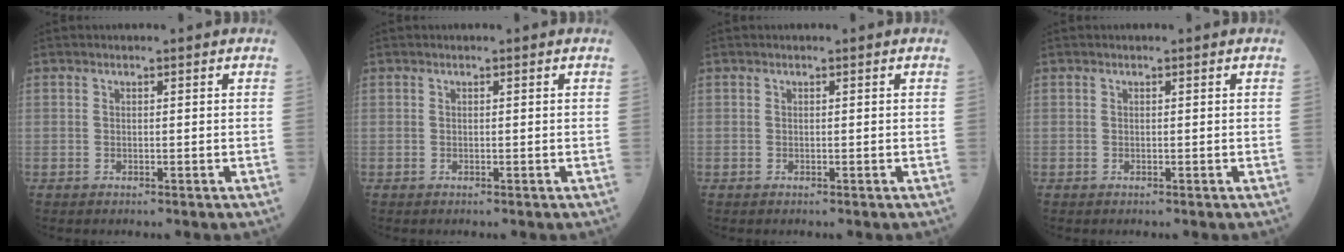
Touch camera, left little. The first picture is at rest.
{"total": 0.0}
{"total": 0.0}
{"total": 0.0}